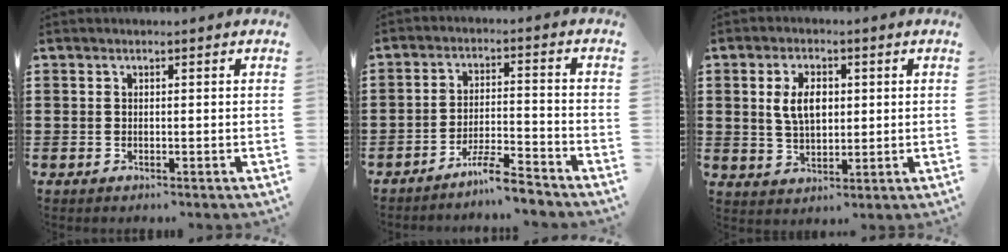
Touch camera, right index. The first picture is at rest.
{"total": 5.6, "force": [-5.1, 0.2, 2.4], "torque": [-0.047, 0.000, -0.098]}
{"total": 5.7, "force": [1.0, 3.3, 4.6], "torque": [-0.096, 0.007, 0.012]}